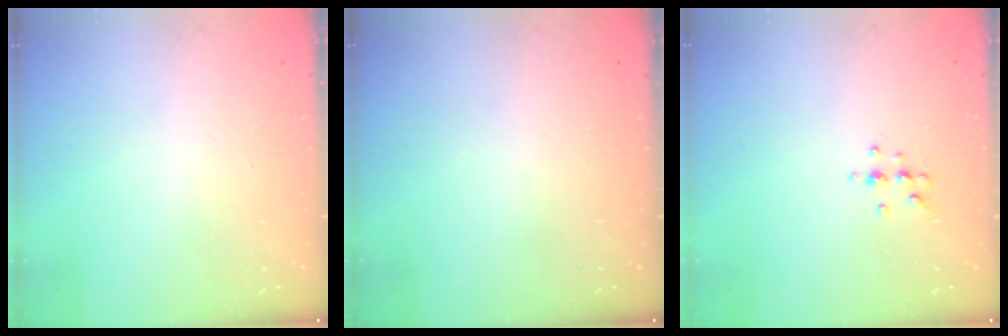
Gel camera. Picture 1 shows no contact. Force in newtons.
{"total": 0.0}
{"total": 5.6, "press": 5.4, "slide": 1.5}